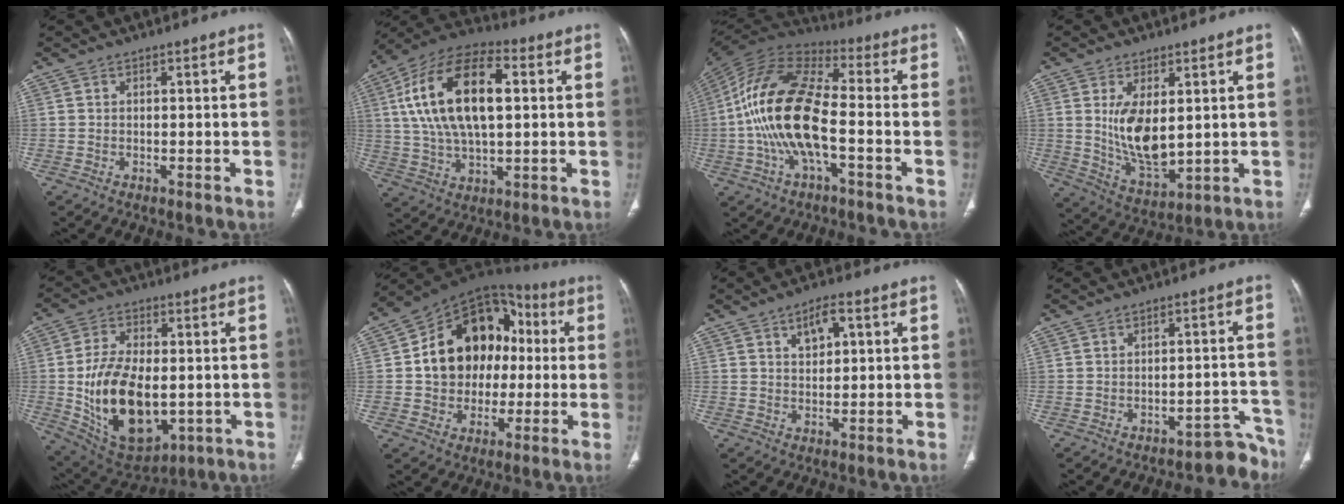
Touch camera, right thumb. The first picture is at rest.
{"total": 20.6, "force": [4.0, 10.4, 17.3], "torque": [-0.318, 0.017, 0.065]}
{"total": 18.8, "force": [-3.1, 7.9, 16.8], "torque": [-0.338, 0.035, -0.062]}
{"total": 10.9, "force": [1.9, 5.6, 9.2], "torque": [-0.156, -0.028, 0.054]}
{"total": 19.4, "force": [-2.2, 11.2, 15.7], "torque": [-0.261, -0.006, -0.011]}
{"total": 19.6, "force": [1.1, 15.2, 12.3], "torque": [-0.151, 0.041, 0.020]}
{"total": 5.0, "force": [2.0, 2.6, 3.7], "torque": [-0.049, -0.001, 0.033]}
{"total": 6.0, "force": [-5.2, 2.9, 0.4], "torque": [0.035, 0.083, -0.064]}